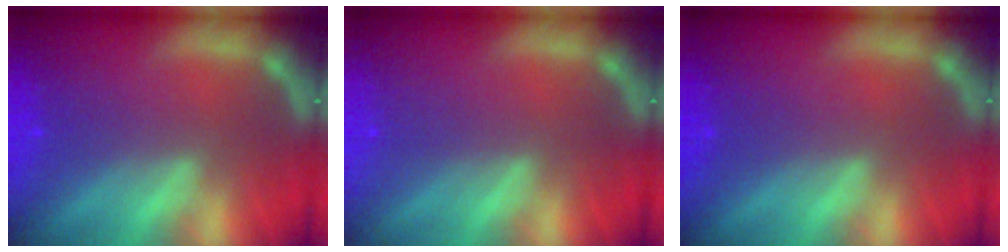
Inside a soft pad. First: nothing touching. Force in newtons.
{"total": 0.0}
{"total": 0.0}